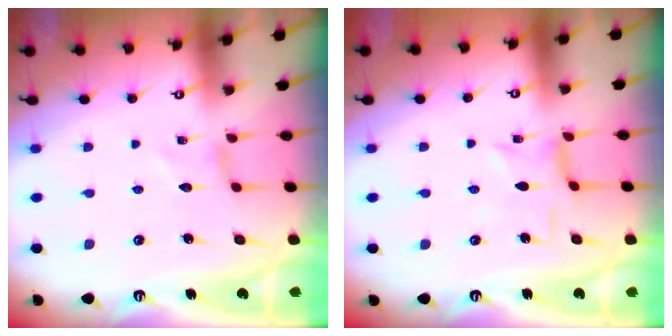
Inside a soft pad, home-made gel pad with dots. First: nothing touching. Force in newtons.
{"total": 0.8, "press": 0.7, "slide": 0.3}